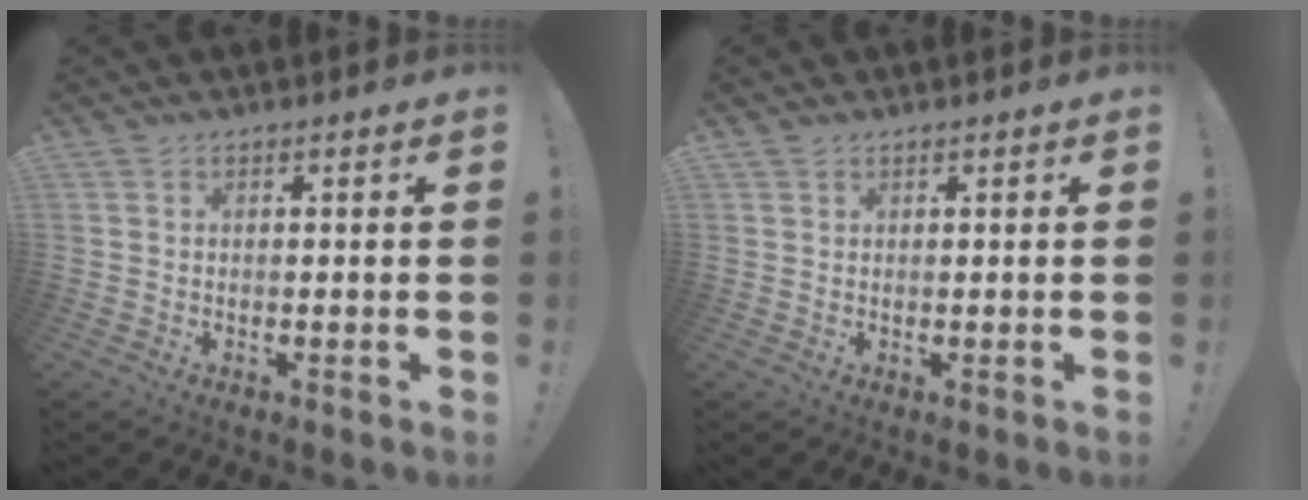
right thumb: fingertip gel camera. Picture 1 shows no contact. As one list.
[{"total": 0.9, "force": [0.8, 0.3, 0.1], "torque": [0.003, -0.005, 0.015]}]